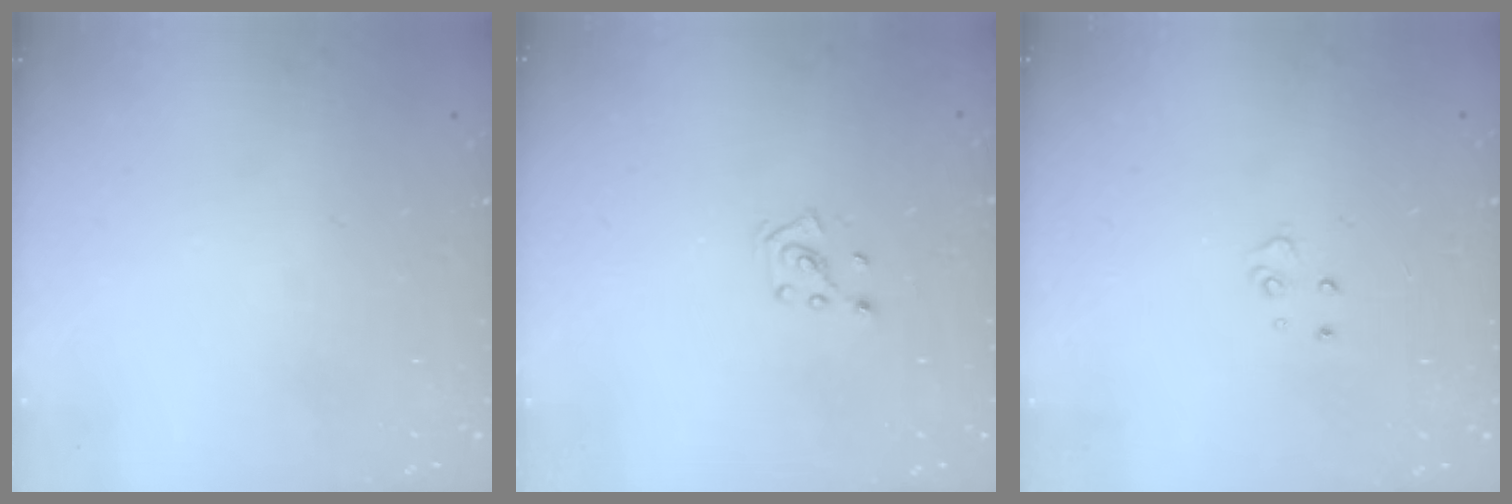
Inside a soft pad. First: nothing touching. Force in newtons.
{"total": 2.8, "press": 2.8, "slide": 0.2}
{"total": 3.2, "press": 3.2, "slide": 0.3}